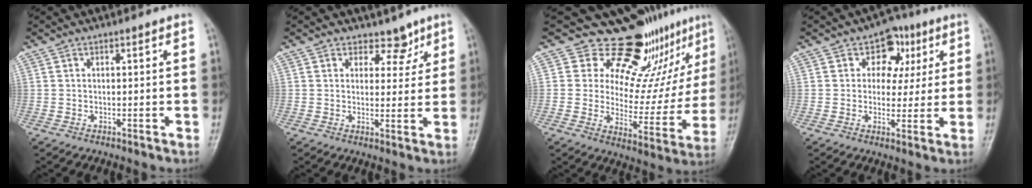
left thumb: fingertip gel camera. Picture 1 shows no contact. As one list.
[{"total": 4.8, "force": [3.4, 3.3, 0.7], "torque": [0.026, -0.017, 0.048]}, {"total": 17.7, "force": [14.3, 7.6, 7.1], "torque": [-0.026, -0.106, 0.188]}, {"total": 7.9, "force": [2.9, 6.4, 3.8], "torque": [-0.002, 0.000, 0.034]}]